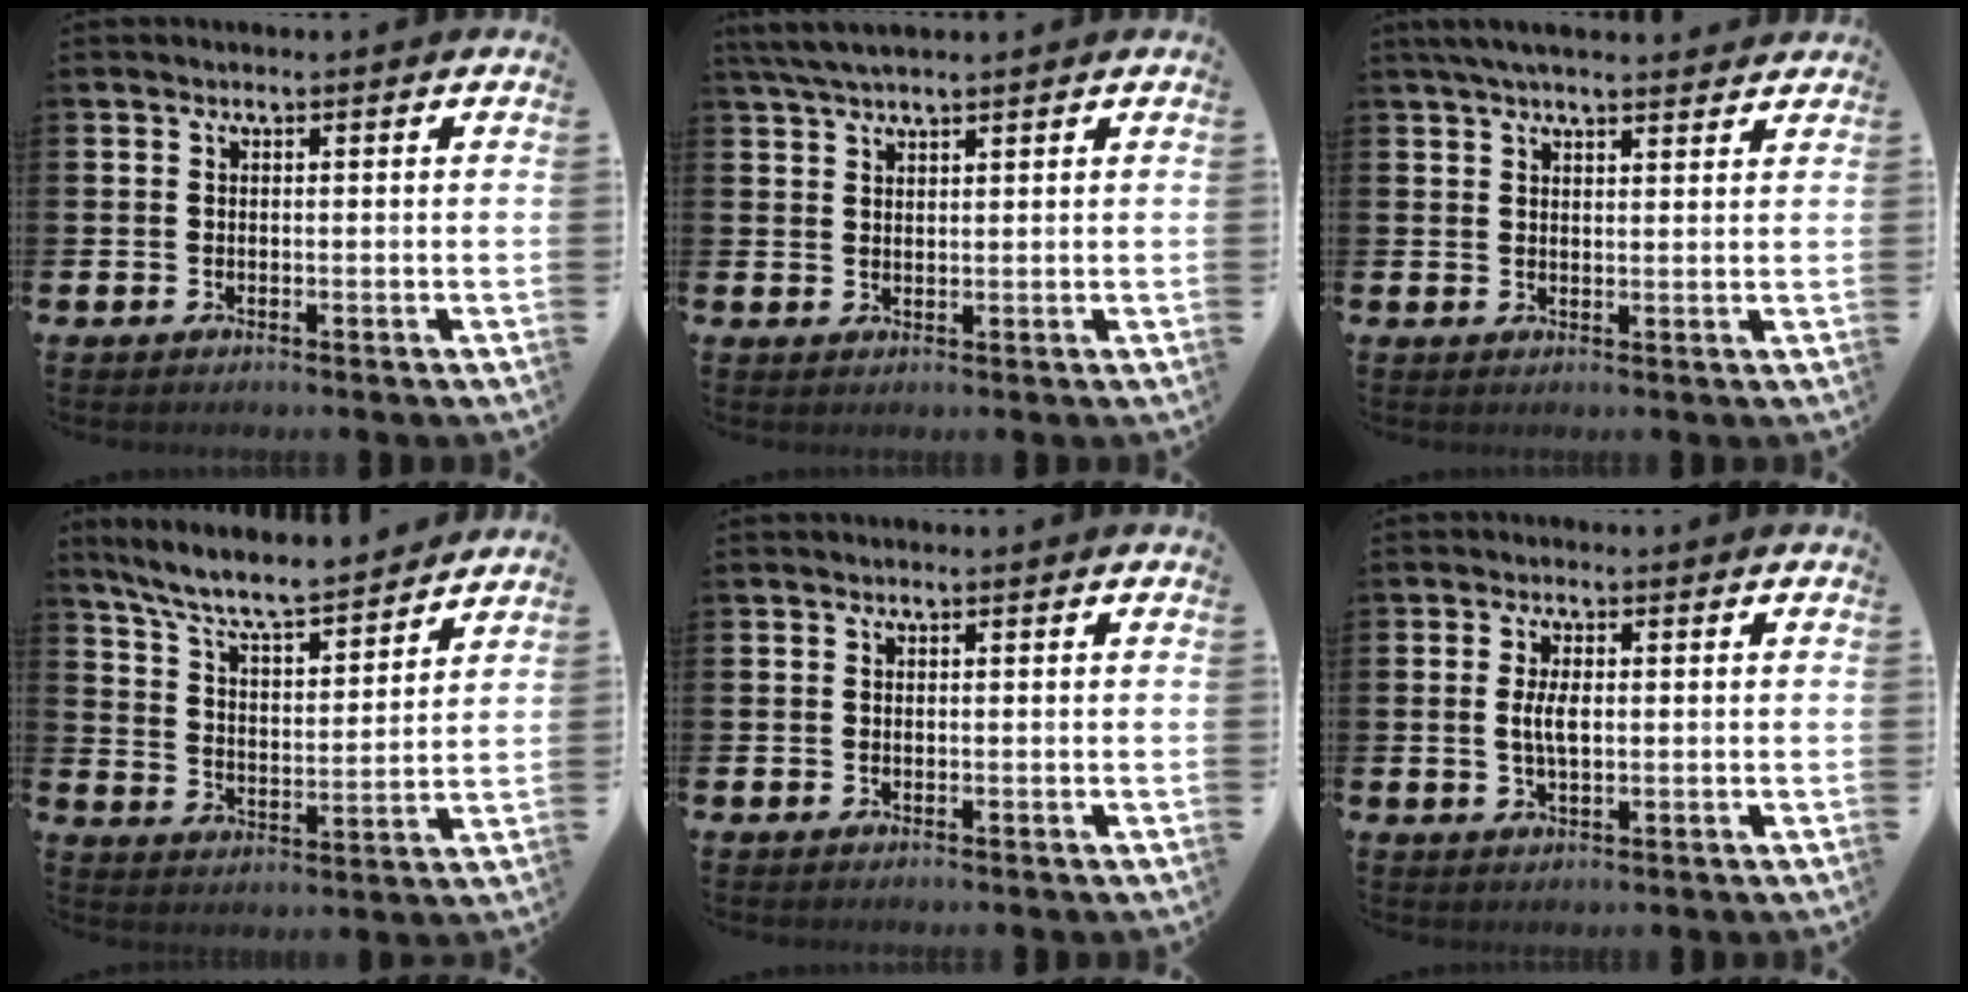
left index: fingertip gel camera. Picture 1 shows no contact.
{"total": 3.8, "force": [3.3, 0.7, 1.7], "torque": [-0.038, -0.004, 0.061]}
{"total": 4.1, "force": [3.8, 0.6, 1.5], "torque": [-0.036, -0.009, 0.069]}
{"total": 8.3, "force": [7.7, 1.0, 2.9], "torque": [-0.095, -0.055, 0.134]}
{"total": 0.0}
{"total": 3.4, "force": [0.3, 1.4, 3.1], "torque": [-0.056, 0.004, 0.002]}